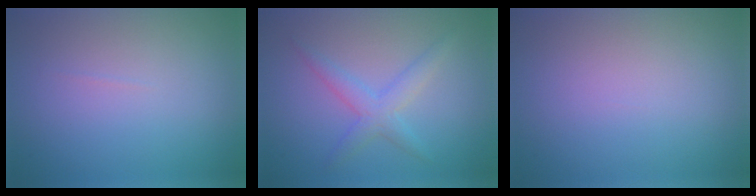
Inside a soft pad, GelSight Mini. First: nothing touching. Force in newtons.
{"total": 2.6, "press": 2.6, "slide": 0.0}
{"total": 0.0}